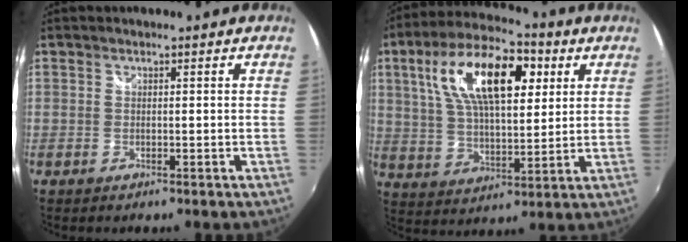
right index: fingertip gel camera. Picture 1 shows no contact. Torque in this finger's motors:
{"motor_torque": [1.29, 0.85, 0.83, 0.21]}